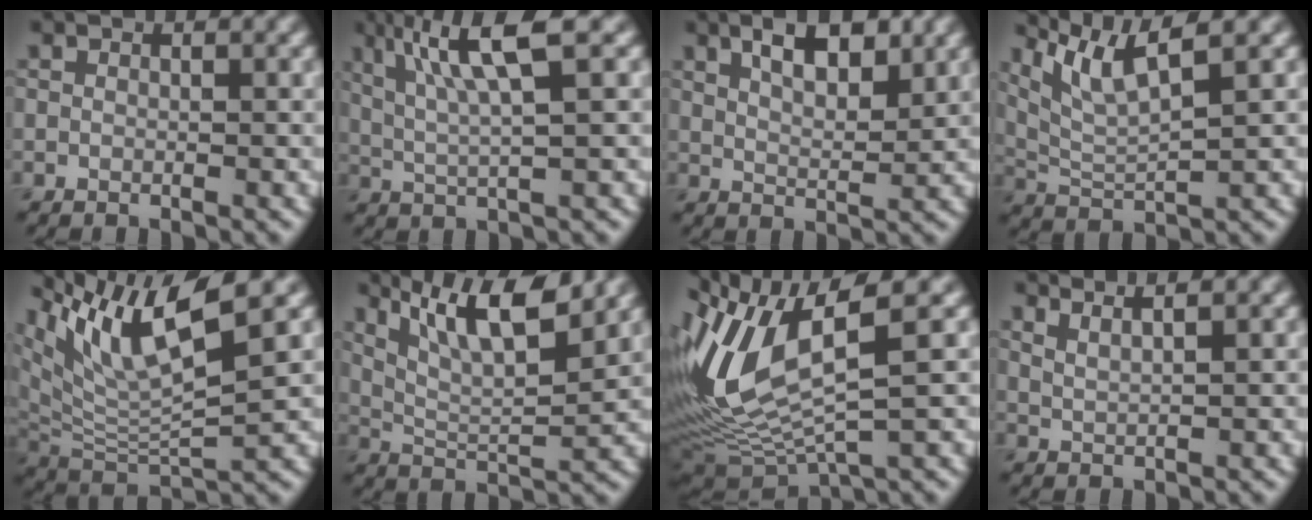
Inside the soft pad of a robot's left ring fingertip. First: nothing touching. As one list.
[{"total": 6.4, "force": [2.4, 1.0, 5.9], "torque": [-0.109, 0.009, 0.048]}, {"total": 4.9, "force": [2.7, 1.8, 3.6], "torque": [-0.057, 0.005, 0.042]}, {"total": 5.2, "force": [3.6, 0.9, 3.7], "torque": [-0.077, 0.006, 0.075]}, {"total": 10.1, "force": [6.0, 2.1, 7.8], "torque": [-0.147, 0.004, 0.114]}, {"total": 8.5, "force": [5.0, 2.3, 6.4], "torque": [-0.110, 0.012, 0.087]}, {"total": 11.2, "force": [2.0, 3.8, 10.3], "torque": [-0.225, -0.004, 0.050]}, {"total": 3.2, "force": [2.6, 1.0, 1.6], "torque": [-0.003, 0.012, 0.021]}]